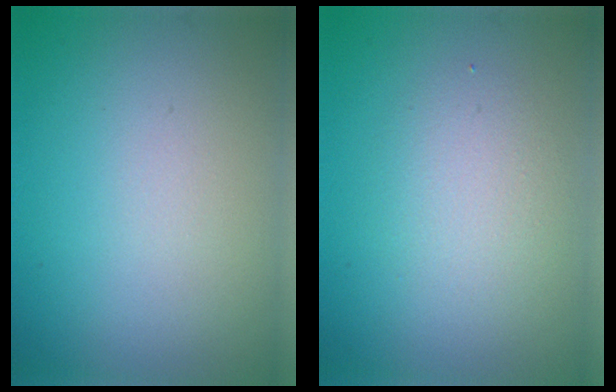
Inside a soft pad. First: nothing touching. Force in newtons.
{"total": 2.4, "press": 2.4, "slide": 0.1}